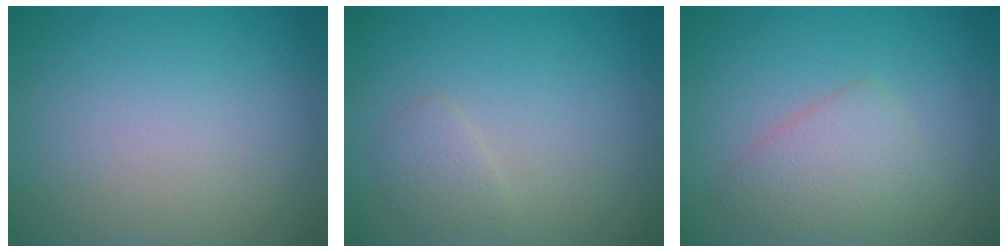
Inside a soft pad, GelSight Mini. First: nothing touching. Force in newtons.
{"total": 1.2, "press": 1.2, "slide": 0.1}
{"total": 2.9, "press": 2.9, "slide": 0.0}